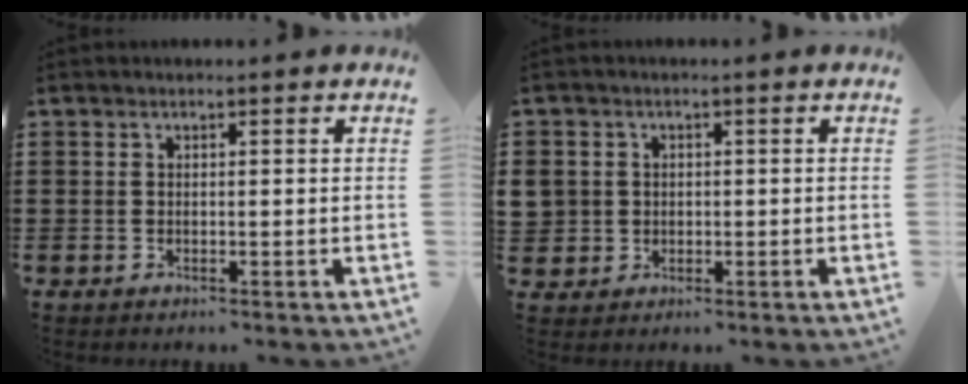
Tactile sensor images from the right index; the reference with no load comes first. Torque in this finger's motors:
{"motor_torque": [2.14, 0.00, 1.05, 0.21]}